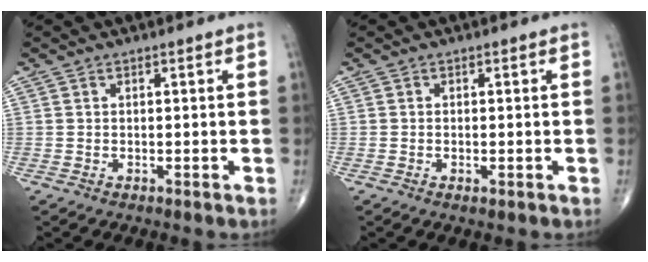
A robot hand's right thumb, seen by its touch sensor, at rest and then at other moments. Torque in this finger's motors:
{"motor_torque": [-0.20, 0.18, -0.34, -0.30, 0.02]}